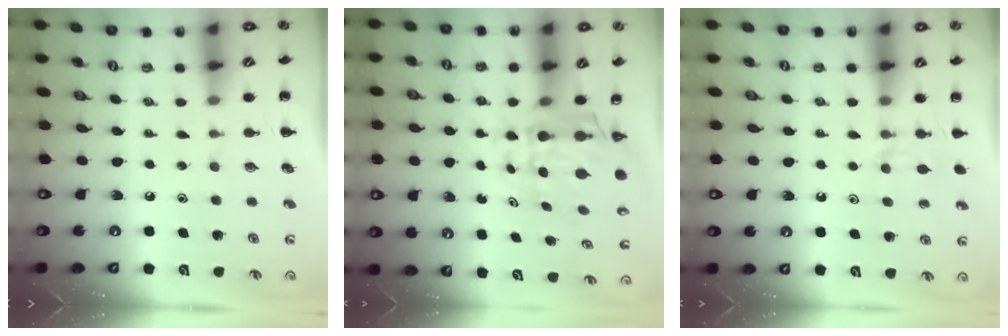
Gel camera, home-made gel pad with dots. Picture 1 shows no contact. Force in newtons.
{"total": 7.1, "press": 6.7, "slide": 2.5}
{"total": 3.9, "press": 3.7, "slide": 1.5}